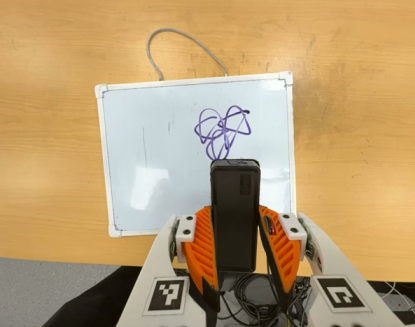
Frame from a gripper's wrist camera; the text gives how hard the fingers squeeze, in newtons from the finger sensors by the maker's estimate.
{"total": 3.6, "left": 2.1, "right": 5.1}